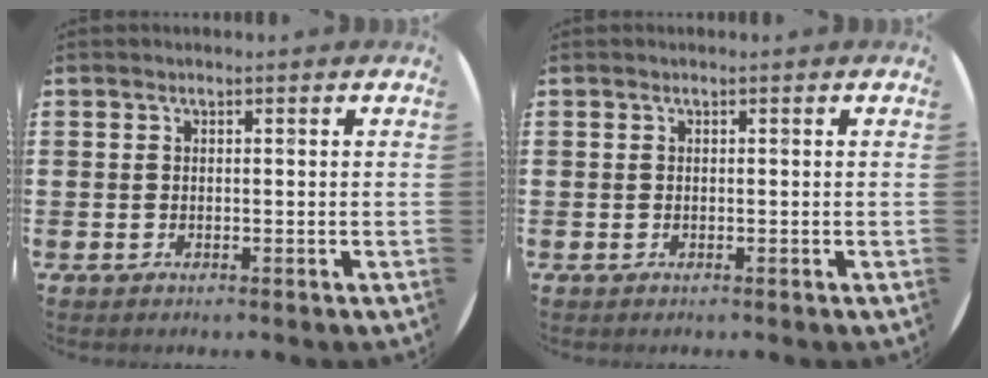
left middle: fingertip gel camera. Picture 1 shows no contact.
{"total": 0.0}